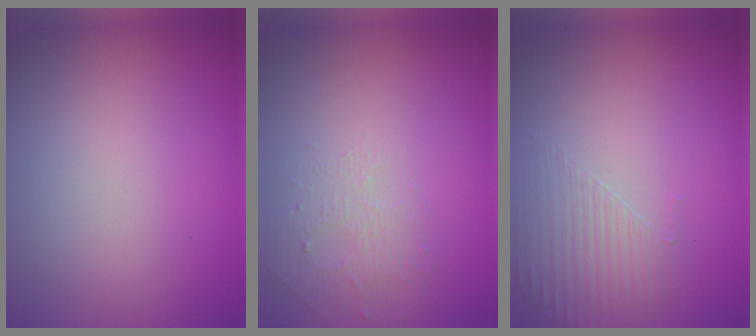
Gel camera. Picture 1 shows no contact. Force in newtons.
{"total": 1.4, "press": 0.7, "slide": 1.2}
{"total": 1.7, "press": 0.9, "slide": 1.4}